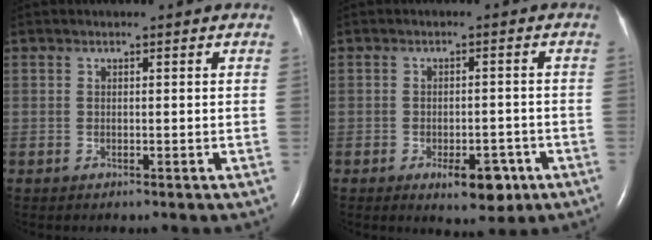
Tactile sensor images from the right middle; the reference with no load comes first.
{"total": 6.0, "force": [-3.1, 2.6, 4.4], "torque": [-0.058, -0.002, -0.035]}